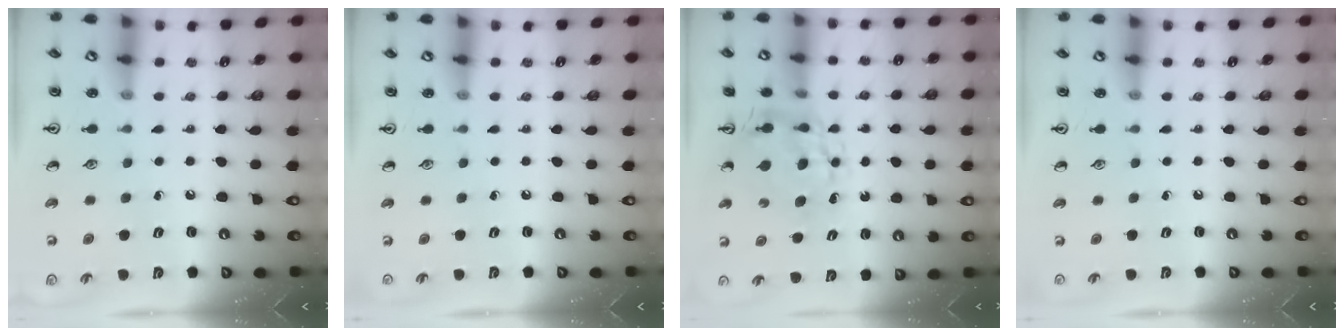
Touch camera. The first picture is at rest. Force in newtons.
{"total": 0.0}
{"total": 8.0, "press": 8.0, "slide": 0.7}
{"total": 0.0}